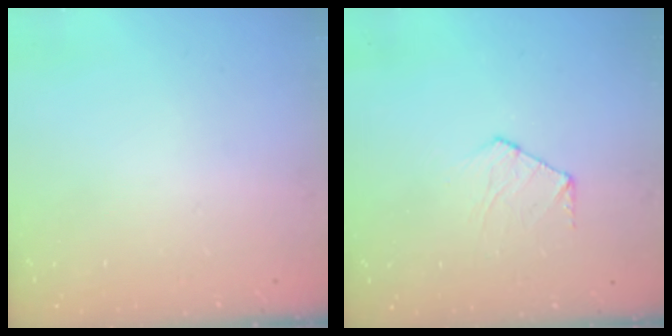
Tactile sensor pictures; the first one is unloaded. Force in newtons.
{"total": 5.9, "press": 5.9, "slide": 0.6}